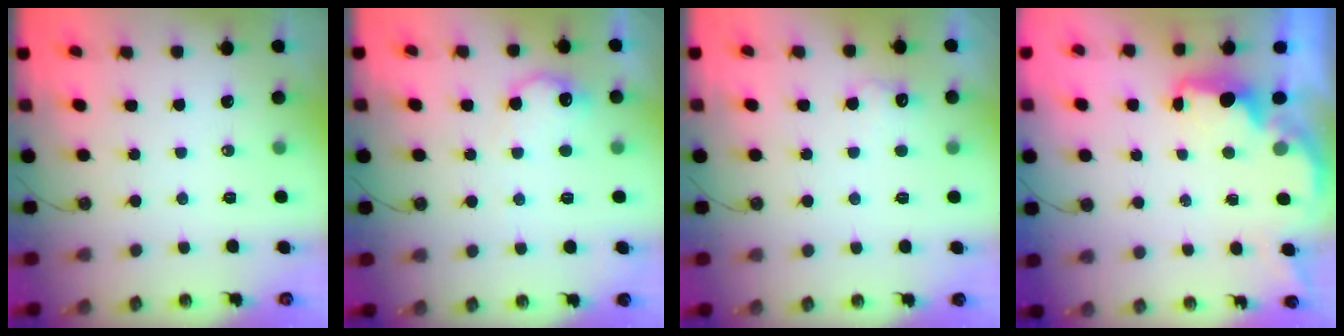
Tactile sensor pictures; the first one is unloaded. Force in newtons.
{"total": 10.4, "press": 10.4, "slide": 0.3}
{"total": 6.9, "press": 6.8, "slide": 1.3}
{"total": 2.0, "press": 1.8, "slide": 0.8}